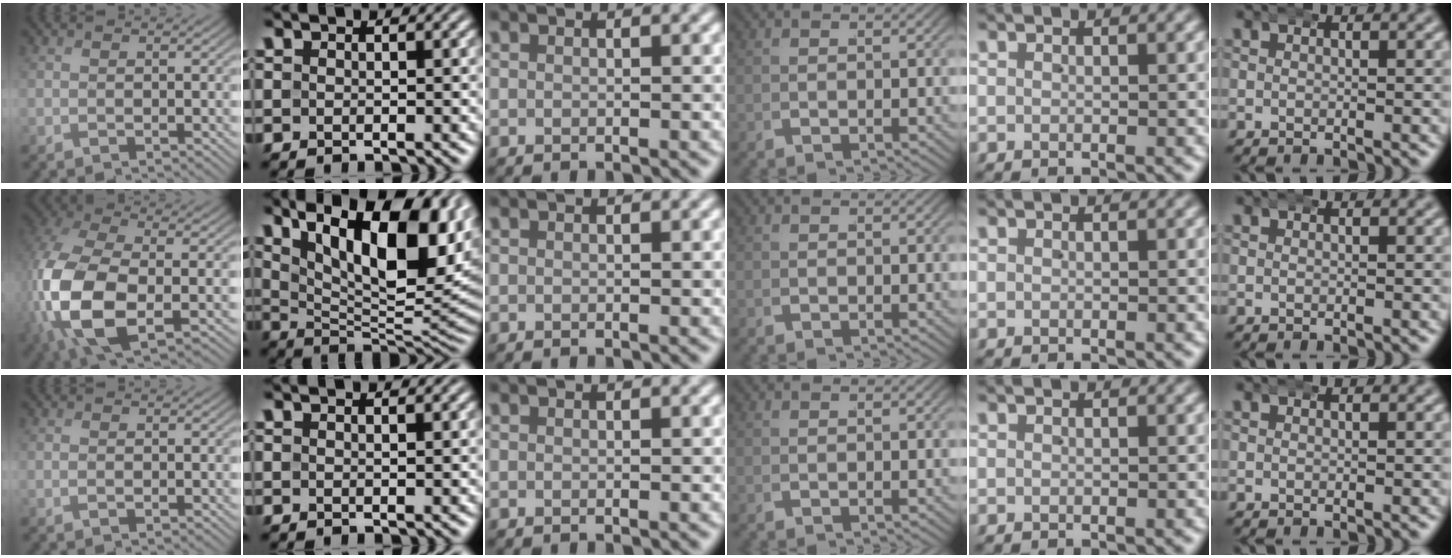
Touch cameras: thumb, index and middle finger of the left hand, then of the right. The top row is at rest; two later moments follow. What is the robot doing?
{"motion": "wrap", "object": "aluminum foil"}